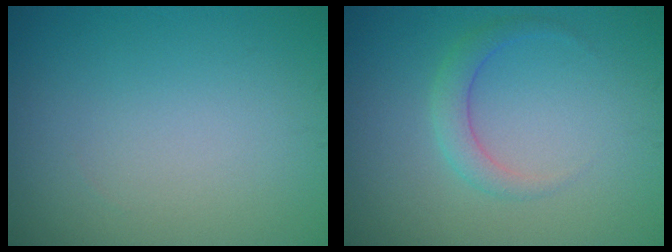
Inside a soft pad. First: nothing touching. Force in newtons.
{"total": 2.0, "press": 2.0, "slide": 0.1}